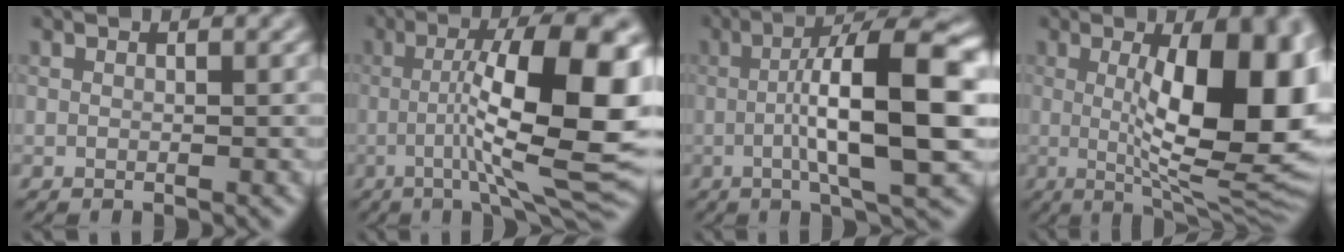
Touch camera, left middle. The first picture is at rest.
{"total": 12.8, "force": [-0.4, 2.9, 12.4], "torque": [-0.180, 0.012, -0.009]}
{"total": 11.5, "force": [-0.4, 2.4, 11.3], "torque": [-0.159, 0.014, -0.011]}
{"total": 12.9, "force": [0.9, 3.8, 12.3], "torque": [-0.159, 0.000, 0.014]}